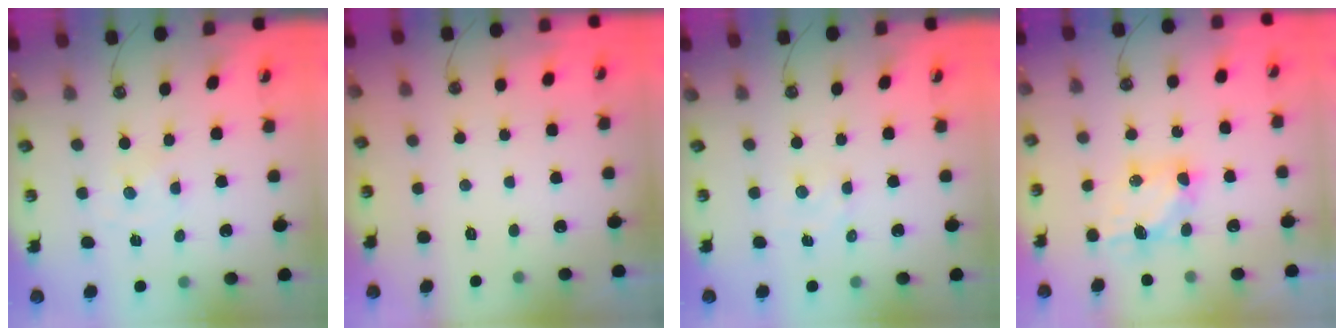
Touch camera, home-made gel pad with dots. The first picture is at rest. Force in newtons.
{"total": 0.0}
{"total": 2.0, "press": 2.0, "slide": 0.4}
{"total": 6.4, "press": 6.4, "slide": 0.4}